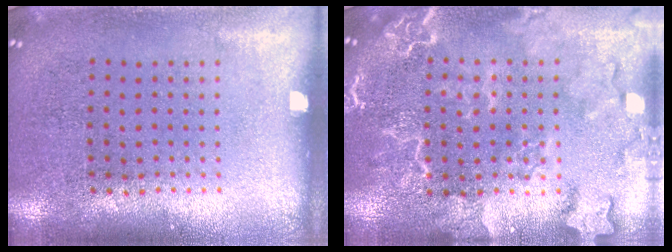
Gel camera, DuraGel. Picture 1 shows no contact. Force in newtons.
{"total": 2.4, "press": 2.4, "slide": 0.3}